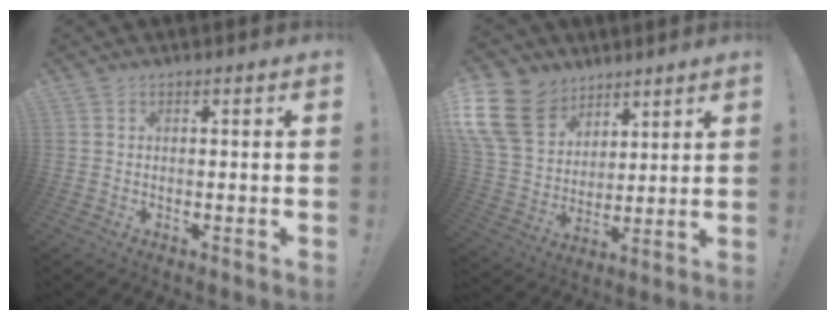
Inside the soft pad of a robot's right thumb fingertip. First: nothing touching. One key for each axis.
{"total": 17.6, "fx": 9.5, "fy": 12.3, "fz": 8.3, "tx": -0.173, "ty": -0.050, "tz": 0.188}